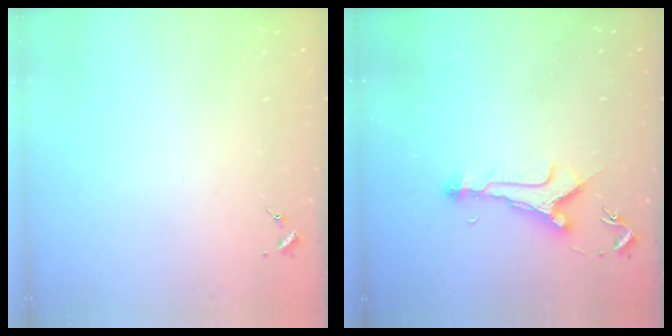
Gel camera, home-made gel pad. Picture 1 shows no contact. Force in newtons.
{"total": 8.5, "press": 8.5, "slide": 0.6}